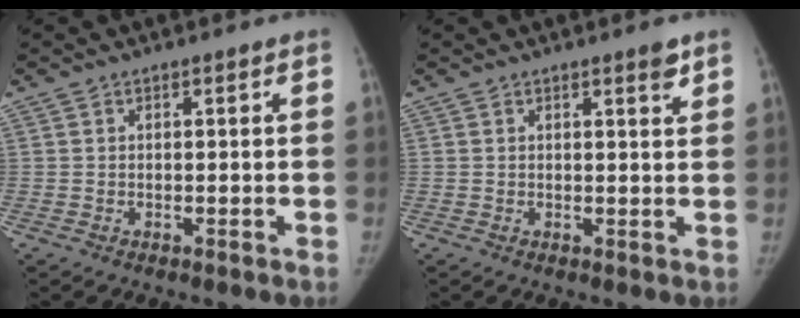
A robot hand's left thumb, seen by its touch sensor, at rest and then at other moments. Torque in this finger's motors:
{"motor_torque": [0.70, 0.57, 0.43, -0.13, 0.07]}